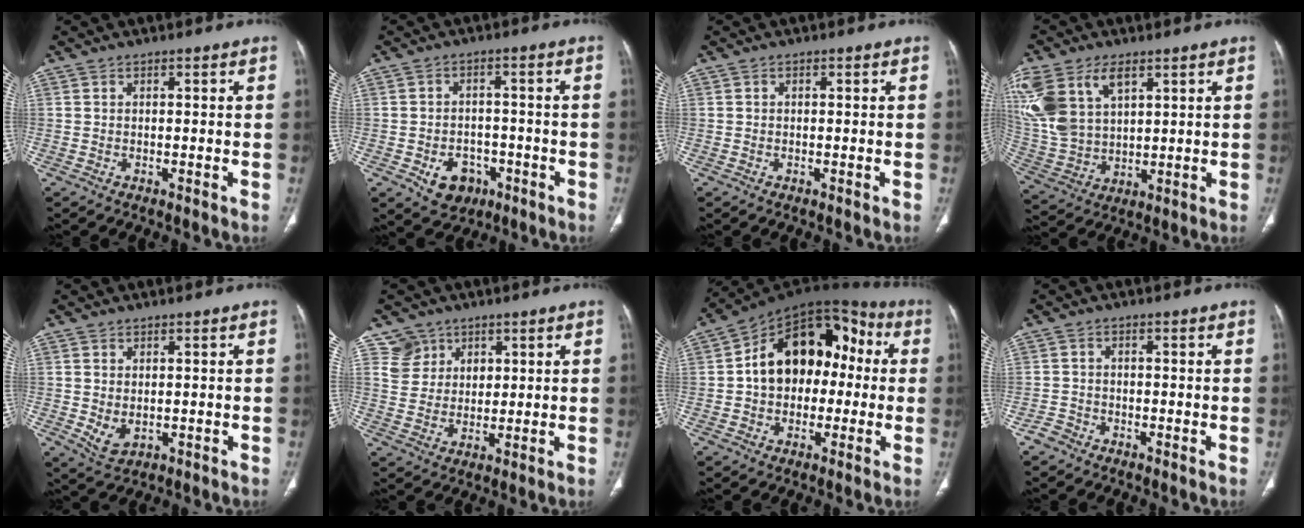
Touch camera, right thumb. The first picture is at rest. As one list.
[{"total": 7.2, "force": [-3.0, 5.6, 3.4], "torque": [-0.030, 0.024, -0.035]}, {"total": 0.0}, {"total": 17.7, "force": [7.8, 10.9, 11.6], "torque": [-0.267, -0.009, 0.161]}, {"total": 3.8, "force": [-0.3, 2.5, 2.9], "torque": [-0.054, -0.008, 0.009]}, {"total": 6.3, "force": [3.5, 5.2, 0.2], "torque": [0.027, -0.026, 0.074]}, {"total": 18.3, "force": [0.8, 12.7, 13.2], "torque": [-0.157, 0.054, 0.001]}, {"total": 3.9, "force": [-2.8, 2.5, 0.9], "torque": [-0.016, 0.021, -0.050]}]